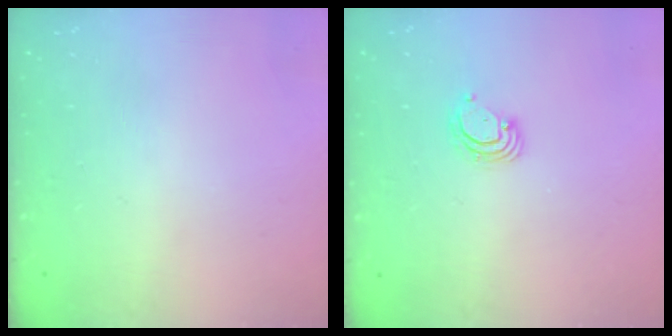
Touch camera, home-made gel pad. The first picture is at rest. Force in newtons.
{"total": 3.4, "press": 3.4, "slide": 0.2}